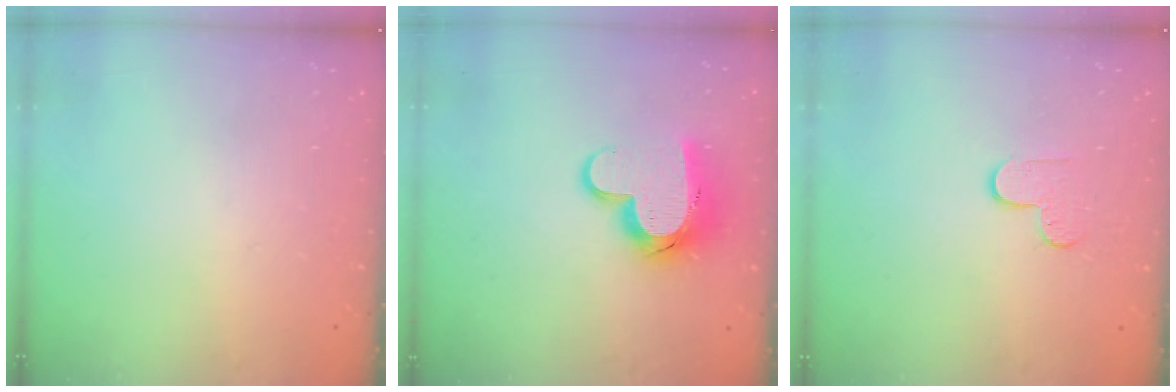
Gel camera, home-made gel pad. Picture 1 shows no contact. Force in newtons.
{"total": 13.1, "press": 13.0, "slide": 1.3}
{"total": 4.5, "press": 4.5, "slide": 0.4}